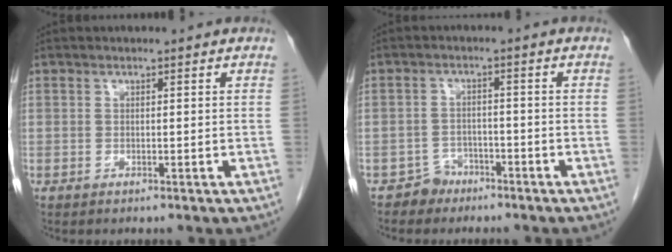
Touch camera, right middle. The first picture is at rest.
{"total": 2.9, "force": [-2.2, 1.8, -0.2], "torque": [0.002, 0.009, -0.038]}